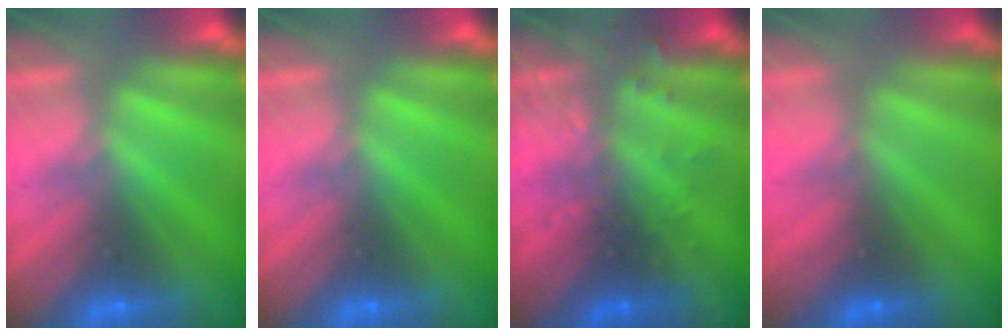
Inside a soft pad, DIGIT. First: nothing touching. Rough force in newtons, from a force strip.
{"total": 0.0}
{"total": 2.9}
{"total": 4.5}